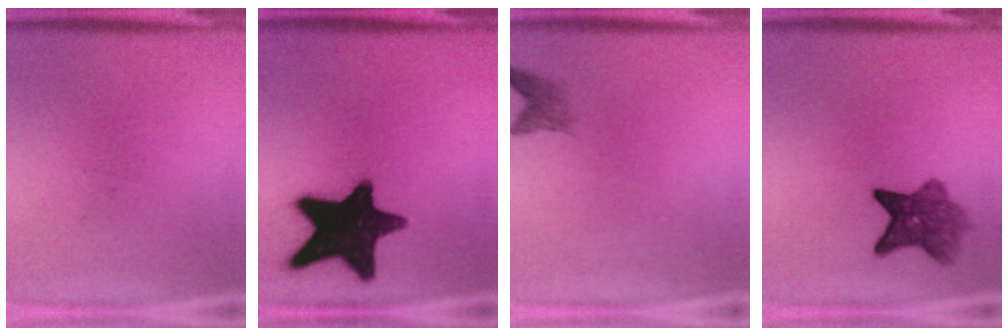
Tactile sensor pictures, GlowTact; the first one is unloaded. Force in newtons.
{"total": 18.5}
{"total": 2.0}
{"total": 6.8}